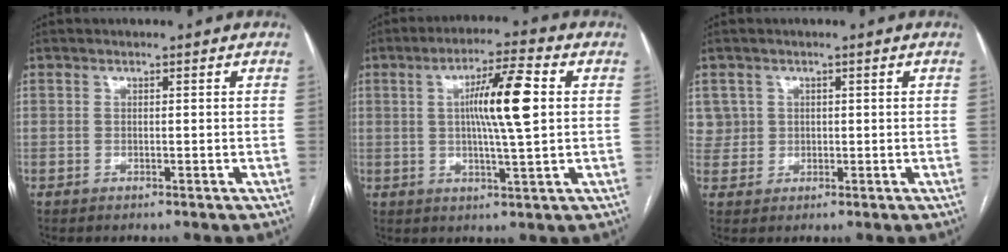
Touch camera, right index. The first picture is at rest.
{"total": 10.2, "force": [1.6, 0.3, 10.0], "torque": [-0.173, 0.005, 0.024]}
{"total": 3.3, "force": [1.2, 3.1, -0.3], "torque": [0.022, 0.009, 0.021]}